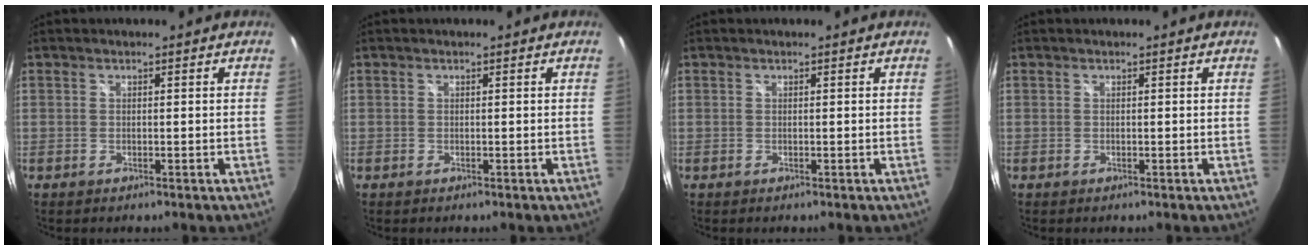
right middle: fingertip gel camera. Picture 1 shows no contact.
{"total": 0.0}
{"total": 0.0}
{"total": 0.0}